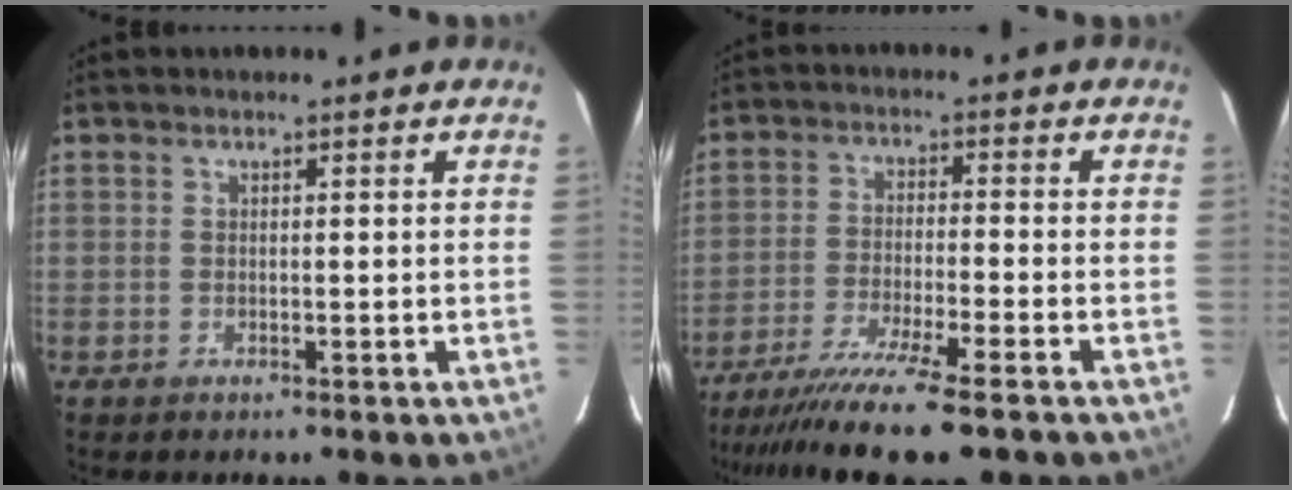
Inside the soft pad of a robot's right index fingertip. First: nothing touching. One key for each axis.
{"total": 12.0, "fx": -9.5, "fy": -0.9, "fz": 7.3, "tx": -0.115, "ty": -0.033, "tz": -0.153}